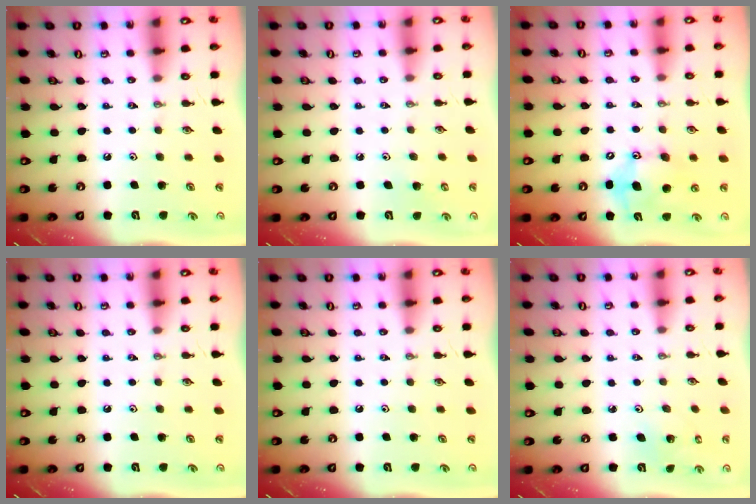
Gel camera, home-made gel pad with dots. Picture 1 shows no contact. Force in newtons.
{"total": 3.4, "press": 3.4, "slide": 0.4}
{"total": 11.7, "press": 11.7, "slide": 0.7}
{"total": 0.0}
{"total": 0.0}
{"total": 1.8, "press": 1.8, "slide": 0.1}